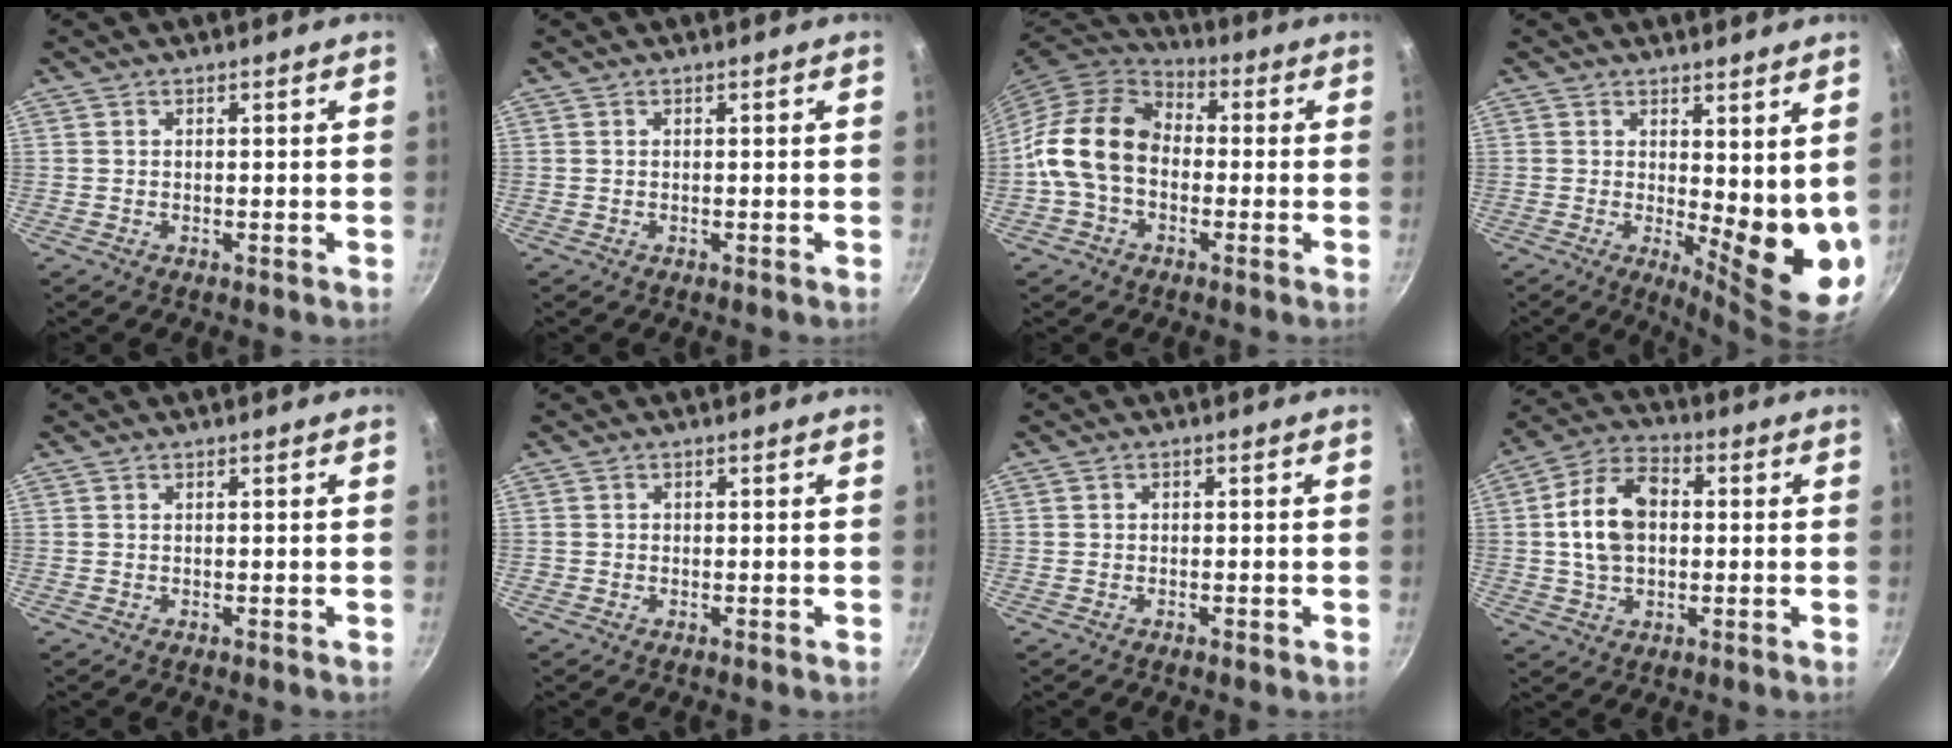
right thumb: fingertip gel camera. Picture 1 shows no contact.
{"total": 0.0}
{"total": 14.2, "force": [-1.2, 10.5, 9.6], "torque": [-0.148, 0.034, -0.040]}
{"total": 11.7, "force": [1.8, 4.5, 10.7], "torque": [-0.116, -0.040, 0.034]}
{"total": 0.0}
{"total": 0.6, "force": [-0.1, 0.5, 0.0], "torque": [0.003, 0.002, -0.004]}
{"total": 1.1, "force": [-0.6, 0.8, 0.5], "torque": [-0.006, 0.002, -0.010]}
{"total": 12.2, "force": [0.8, 8.3, 9.0], "torque": [-0.144, 0.024, 0.003]}